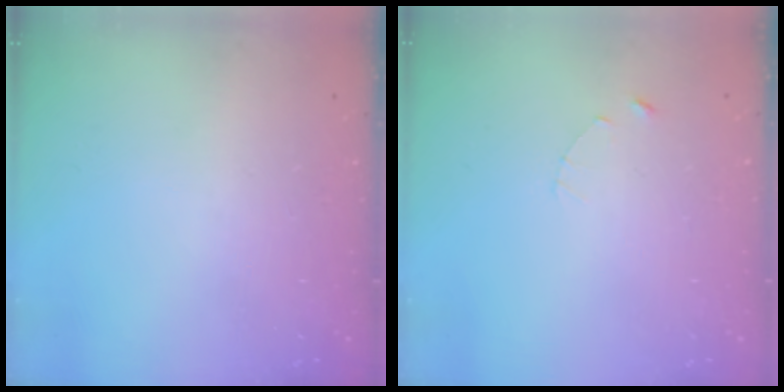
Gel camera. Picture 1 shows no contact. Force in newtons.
{"total": 1.0, "press": 1.0, "slide": 0.2}